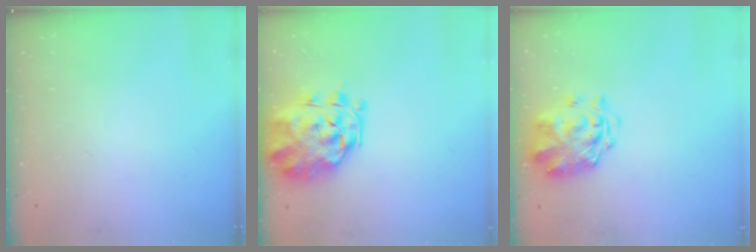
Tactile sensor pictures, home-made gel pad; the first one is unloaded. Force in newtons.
{"total": 3.6, "press": 3.3, "slide": 1.6}
{"total": 3.4, "press": 3.0, "slide": 1.6}